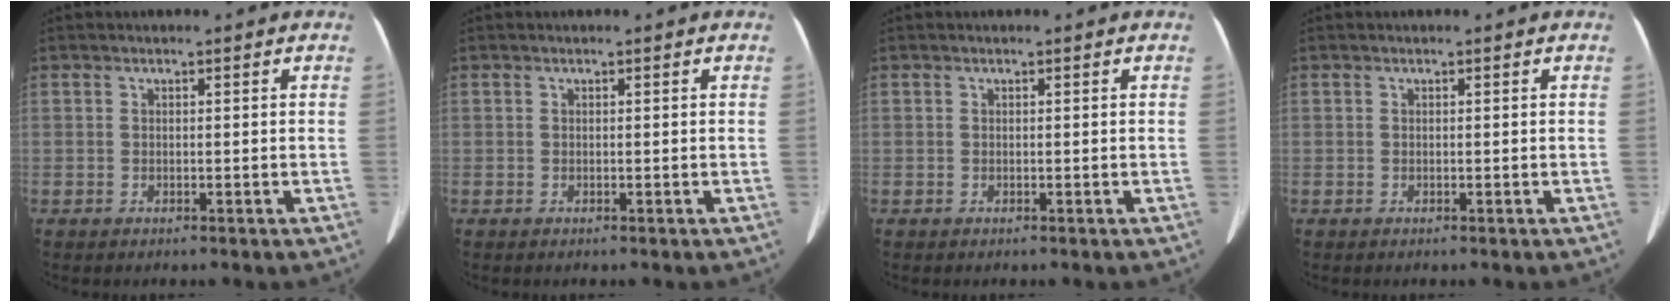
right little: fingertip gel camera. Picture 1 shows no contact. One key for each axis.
{"total": 0.0}
{"total": 0.0}
{"total": 0.0}